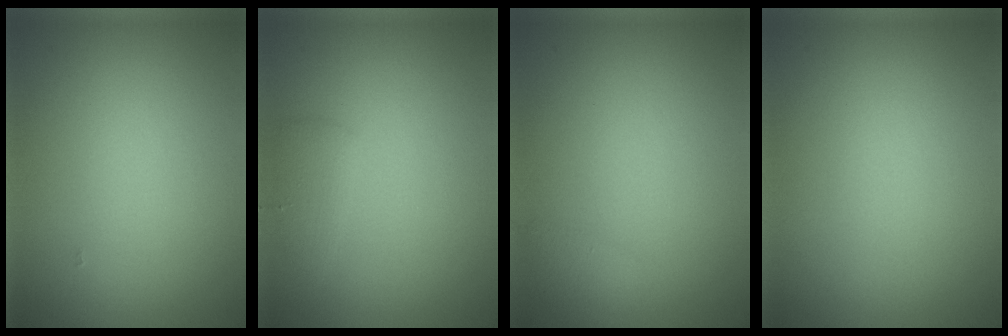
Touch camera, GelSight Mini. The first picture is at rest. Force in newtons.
{"total": 1.4, "press": 1.4, "slide": 0.1}
{"total": 1.0, "press": 1.0, "slide": 0.1}
{"total": 0.0}